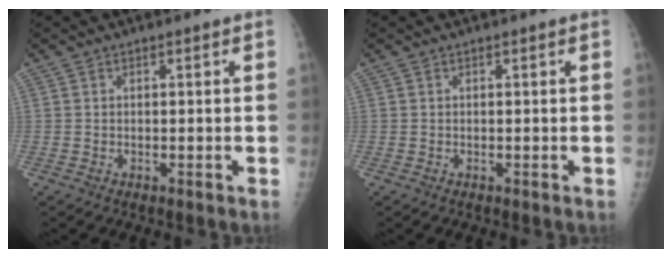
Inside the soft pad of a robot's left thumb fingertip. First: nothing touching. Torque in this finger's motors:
{"motor_torque": [-0.14, 0.11, -0.03, -0.02, 0.02]}